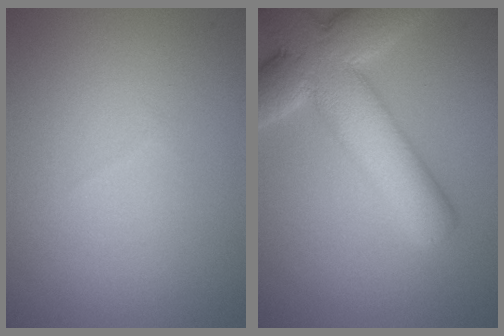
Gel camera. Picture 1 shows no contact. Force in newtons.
{"total": 10.1, "press": 10.0, "slide": 0.8}